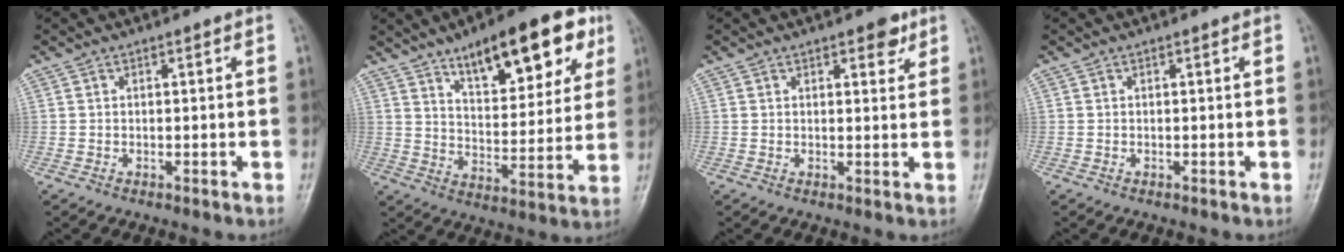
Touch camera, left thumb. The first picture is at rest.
{"total": 18.9, "force": [10.6, 7.6, 13.6], "torque": [-0.149, -0.038, 0.160]}
{"total": 3.6, "force": [2.2, 1.6, 2.3], "torque": [-0.014, -0.009, 0.026]}
{"total": 0.0}